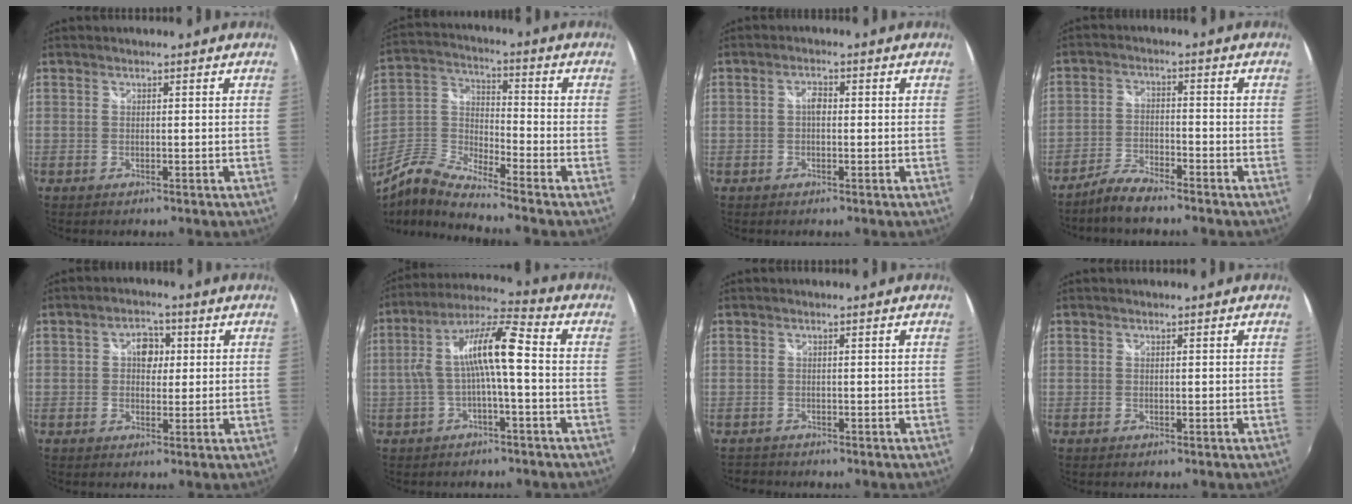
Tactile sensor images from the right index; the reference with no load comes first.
{"total": 10.3, "force": [-7.4, 1.9, 6.9], "torque": [-0.152, -0.009, -0.158]}
{"total": 1.8, "force": [-0.2, 1.1, 1.5], "torque": [-0.027, 0.007, -0.006]}
{"total": 5.5, "force": [-4.7, 1.1, 2.5], "torque": [-0.068, -0.002, -0.095]}
{"total": 4.2, "force": [0.6, 3.3, 2.5], "torque": [-0.033, 0.012, 0.007]}
{"total": 10.5, "force": [-1.3, 1.4, 10.3], "torque": [-0.206, 0.022, -0.021]}
{"total": 2.0, "force": [-1.7, 0.9, 0.1], "torque": [-0.008, -0.007, -0.029]}
{"total": 0.0}